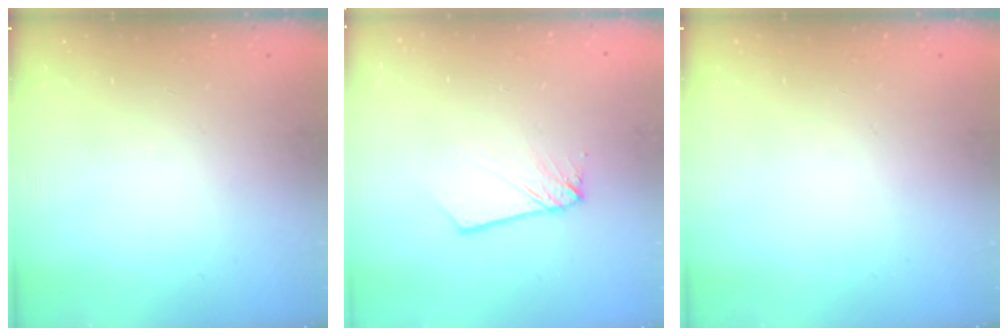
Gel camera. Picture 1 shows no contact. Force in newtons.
{"total": 2.5, "press": 2.5, "slide": 0.1}
{"total": 0.0}